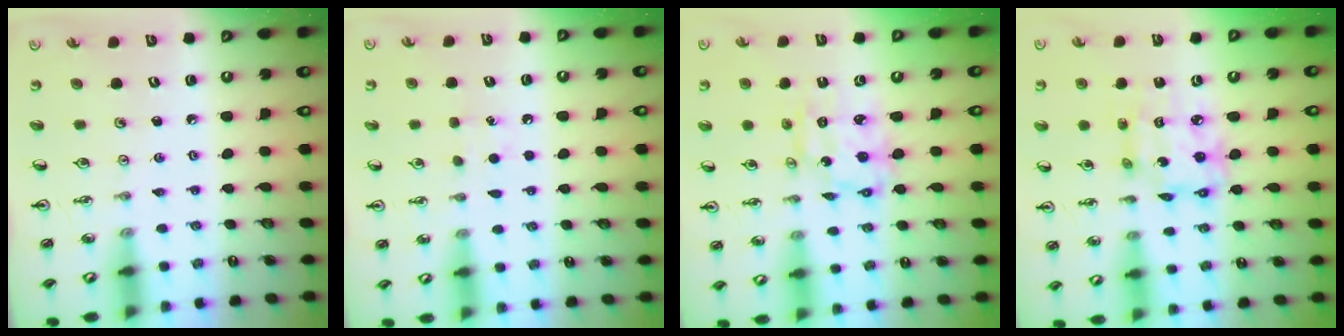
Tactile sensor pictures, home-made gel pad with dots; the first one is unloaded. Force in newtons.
{"total": 5.4, "press": 5.4, "slide": 0.7}
{"total": 8.1, "press": 8.1, "slide": 0.8}
{"total": 11.9, "press": 11.8, "slide": 0.9}